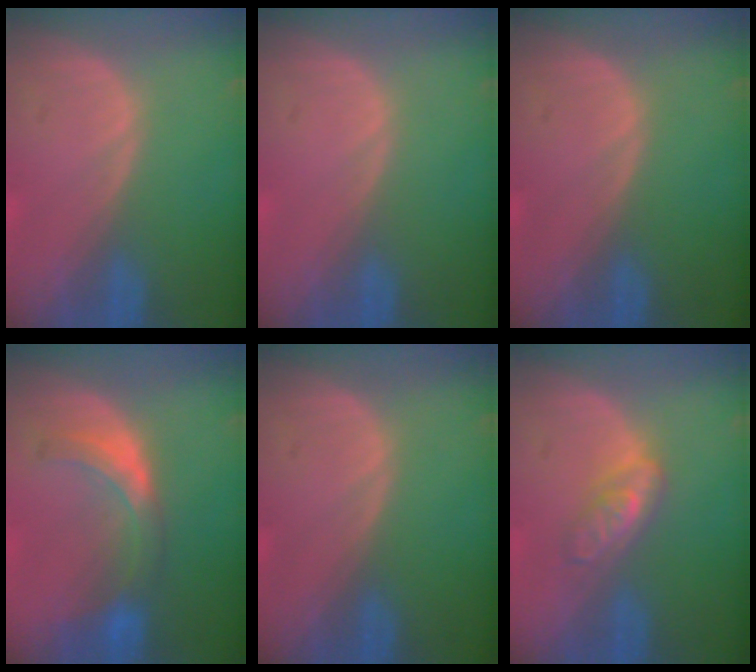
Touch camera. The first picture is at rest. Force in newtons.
{"total": 0.0}
{"total": 0.0}
{"total": 5.9, "press": 5.9, "slide": 0.6}
{"total": 0.0}
{"total": 4.7, "press": 4.2, "slide": 2.2}